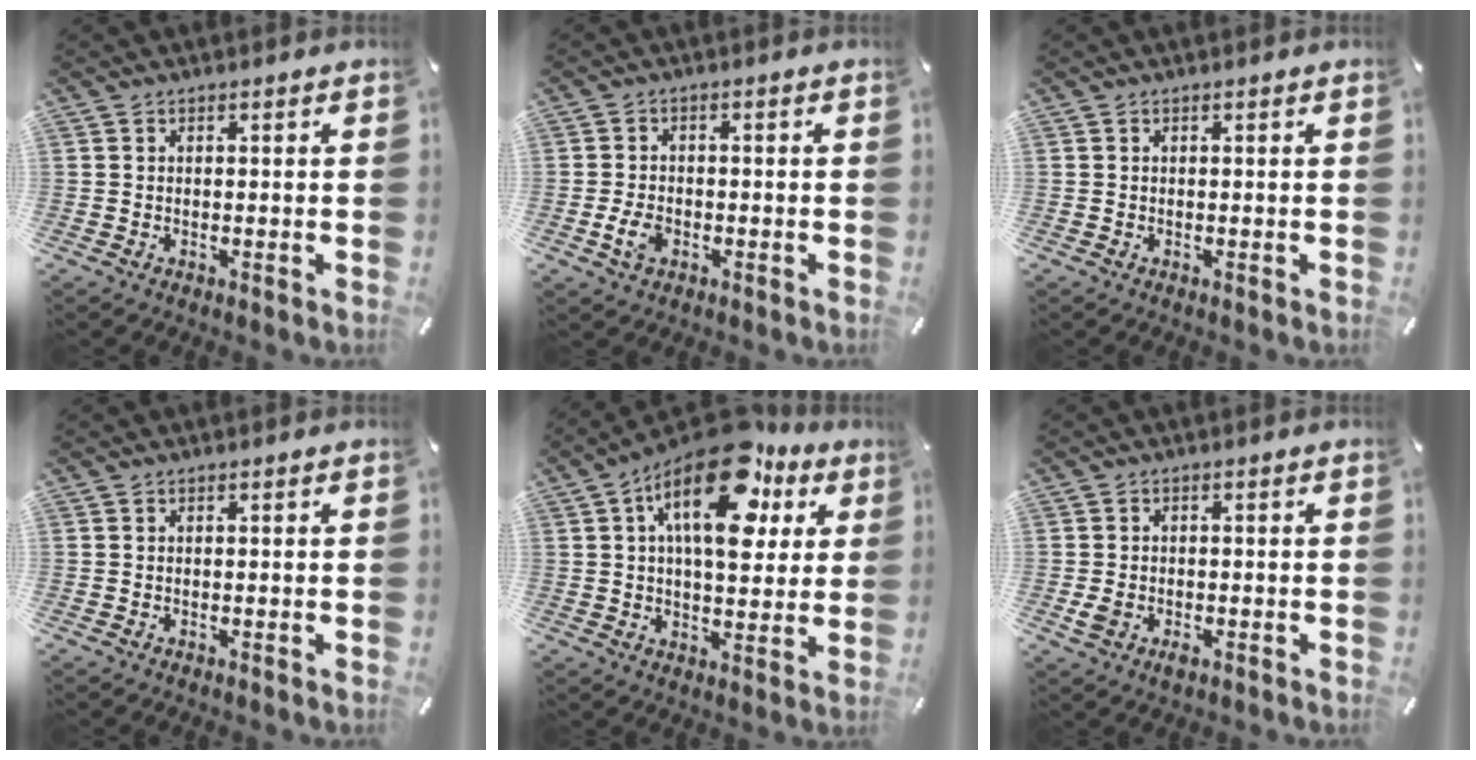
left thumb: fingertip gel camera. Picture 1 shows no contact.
{"total": 4.1, "force": [-1.5, 2.7, 2.7], "torque": [-0.063, 0.002, -0.030]}
{"total": 0.0}
{"total": 0.0}
{"total": 19.9, "force": [9.2, 9.9, 14.6], "torque": [-0.231, -0.040, 0.150]}
{"total": 3.1, "force": [-1.2, 2.0, 2.0], "torque": [-0.040, 0.005, -0.019]}